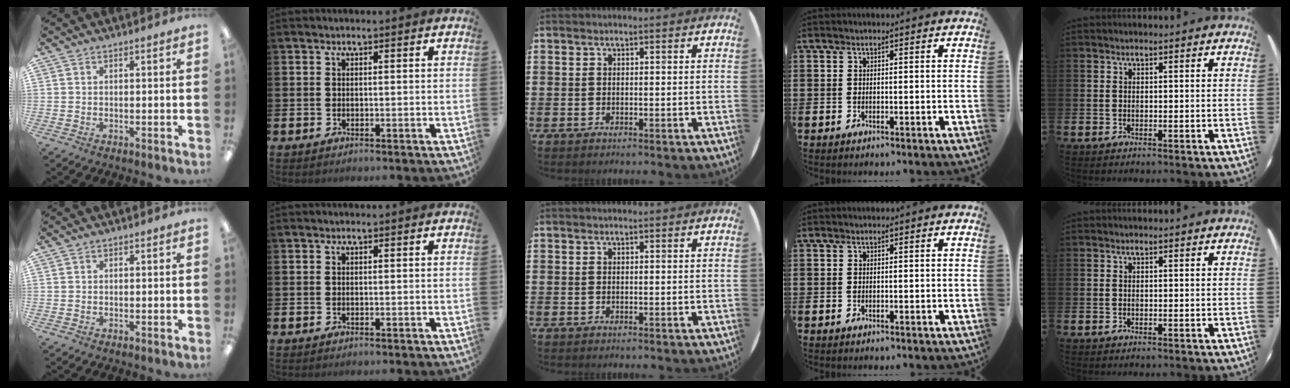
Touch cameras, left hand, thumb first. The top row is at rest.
{}